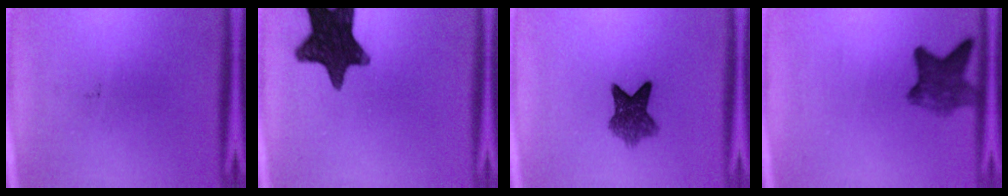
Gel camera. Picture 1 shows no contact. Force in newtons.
{"total": 15.3}
{"total": 6.5}
{"total": 6.2}